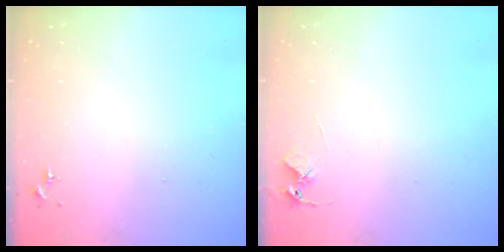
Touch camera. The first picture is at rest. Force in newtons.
{"total": 4.9, "press": 4.9, "slide": 0.3}